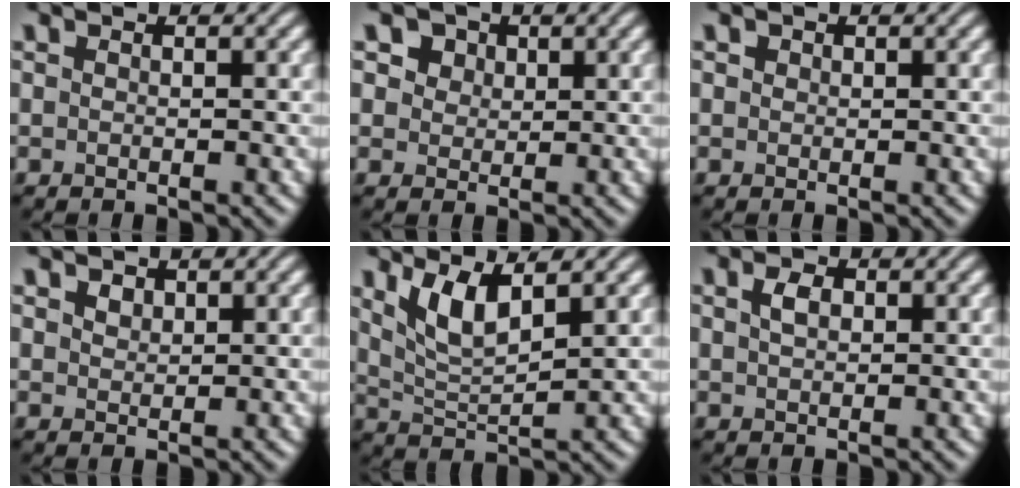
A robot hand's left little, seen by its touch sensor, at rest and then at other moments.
{"total": 5.6, "force": [3.2, 3.9, 2.4], "torque": [-0.056, 0.006, 0.044]}
{"total": 0.6, "force": [0.3, 0.5, 0.2], "torque": [-0.001, -0.002, 0.002]}
{"total": 1.2, "force": [0.8, 0.7, 0.4], "torque": [-0.010, 0.001, 0.017]}
{"total": 4.2, "force": [2.3, 1.3, 3.3], "torque": [-0.075, -0.007, 0.049]}
{"total": 1.7, "force": [0.6, 1.0, 1.2], "torque": [-0.024, 0.004, 0.010]}